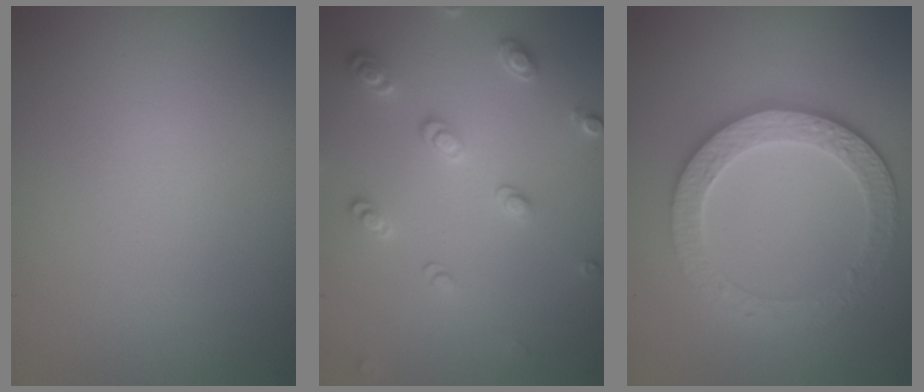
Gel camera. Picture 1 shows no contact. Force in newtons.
{"total": 2.6, "press": 2.6, "slide": 0.2}
{"total": 4.5, "press": 4.0, "slide": 2.1}